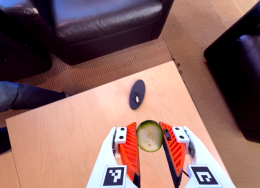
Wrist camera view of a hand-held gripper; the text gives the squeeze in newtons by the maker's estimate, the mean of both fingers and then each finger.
{"total": 9.4, "left": 9.4, "right": 9.3}